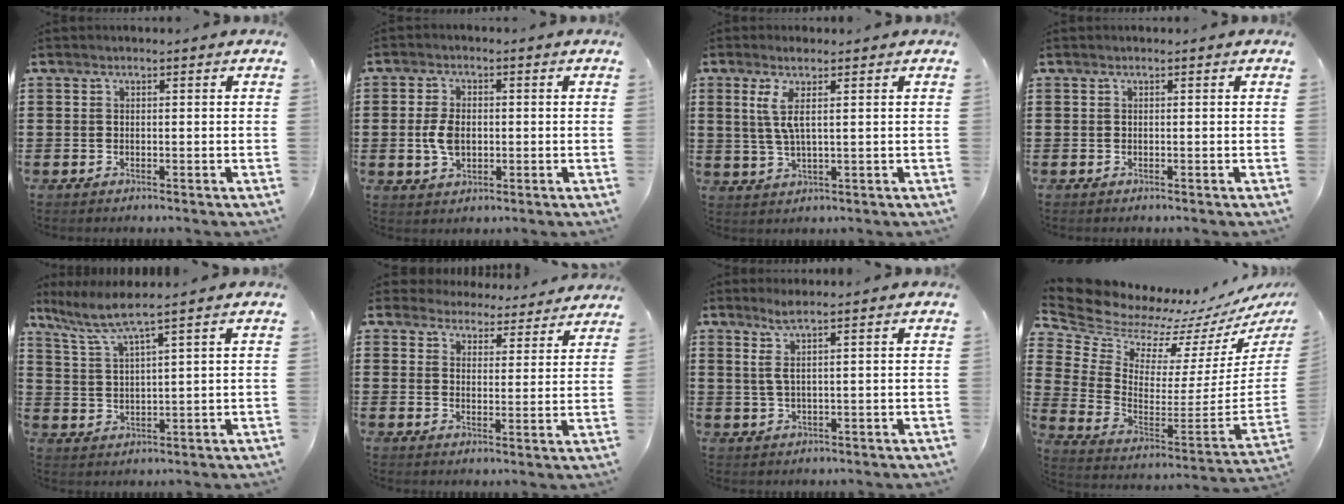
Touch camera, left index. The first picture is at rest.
{"total": 4.8, "force": [-0.2, 2.9, 3.8], "torque": [-0.095, 0.000, -0.011]}
{"total": 4.6, "force": [1.5, 0.6, 4.3], "torque": [-0.103, -0.009, 0.022]}
{"total": 0.0}
{"total": 4.9, "force": [3.5, -0.4, 3.4], "torque": [-0.081, -0.019, 0.056]}
{"total": 4.6, "force": [4.5, 0.6, -0.1], "torque": [-0.023, -0.027, 0.081]}
{"total": 2.9, "force": [1.3, -0.4, 2.6], "torque": [-0.060, -0.007, 0.020]}
{"total": 6.7, "force": [6.3, 2.2, 0.4], "torque": [-0.059, -0.073, 0.109]}